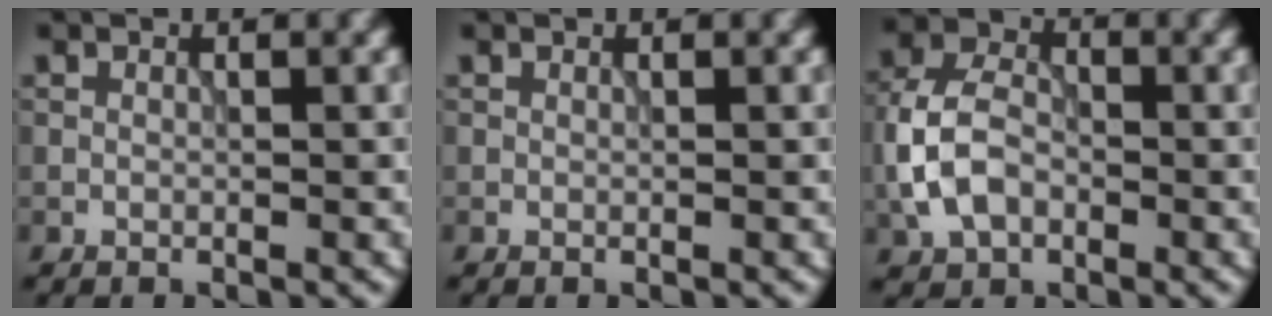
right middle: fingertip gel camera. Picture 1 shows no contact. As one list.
[{"total": 0.0}, {"total": 5.6, "force": [-1.4, 3.9, 3.7], "torque": [-0.082, 0.008, -0.035]}]